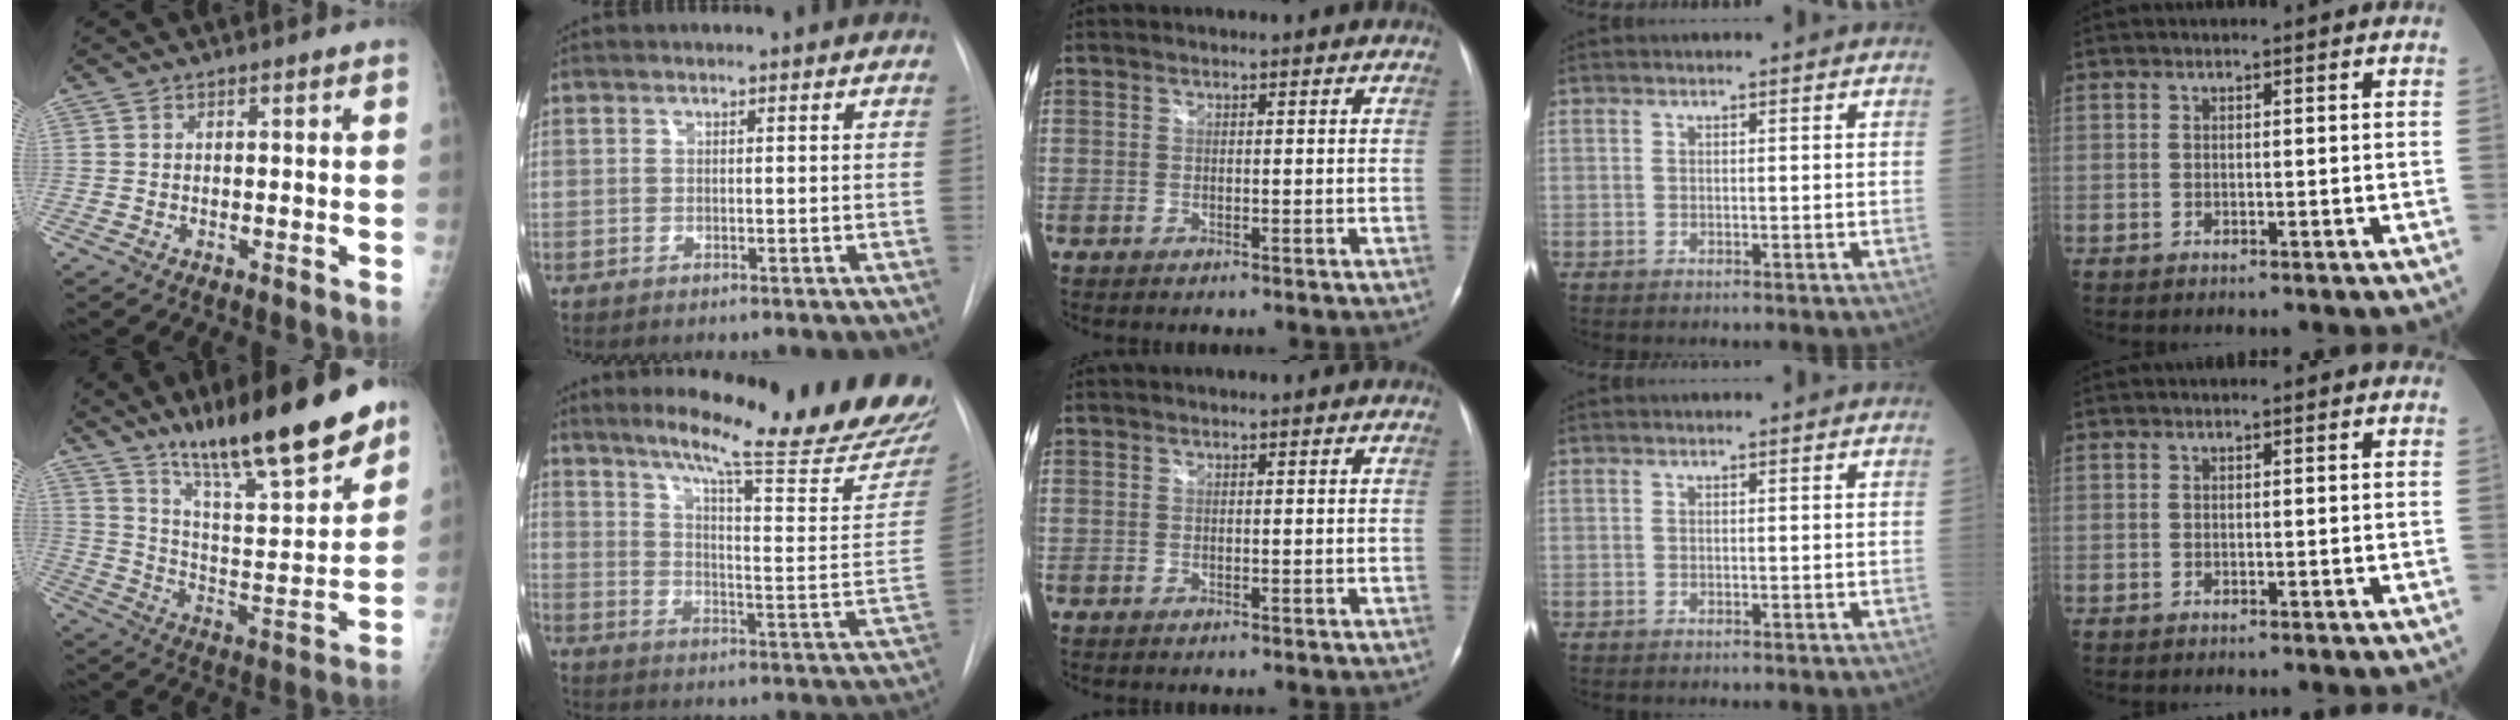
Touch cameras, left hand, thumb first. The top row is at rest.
{"thumb": {"total": 21.5, "force": [15.6, 4.1, 14.1], "torque": [-0.198, -0.083, 0.263]}, "index": {"total": 25.7, "force": [22.4, 1.0, 12.4], "torque": [-0.177, -0.100, 0.281]}}